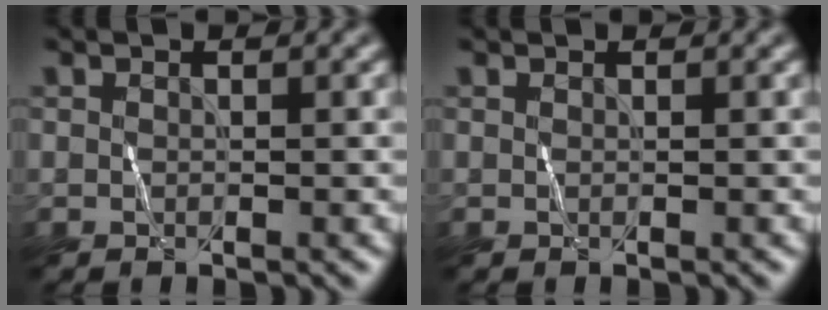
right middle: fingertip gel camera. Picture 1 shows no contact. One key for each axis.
{"total": 0.7, "fx": 0.7, "fy": -0.1, "fz": 0.1, "tx": -0.008, "ty": 0.000, "tz": 0.007}